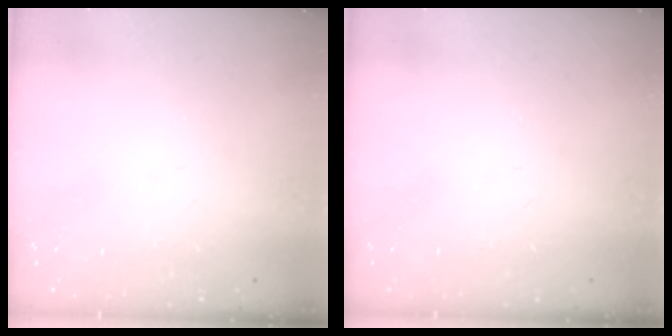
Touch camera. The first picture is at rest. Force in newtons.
{"total": 0.0}